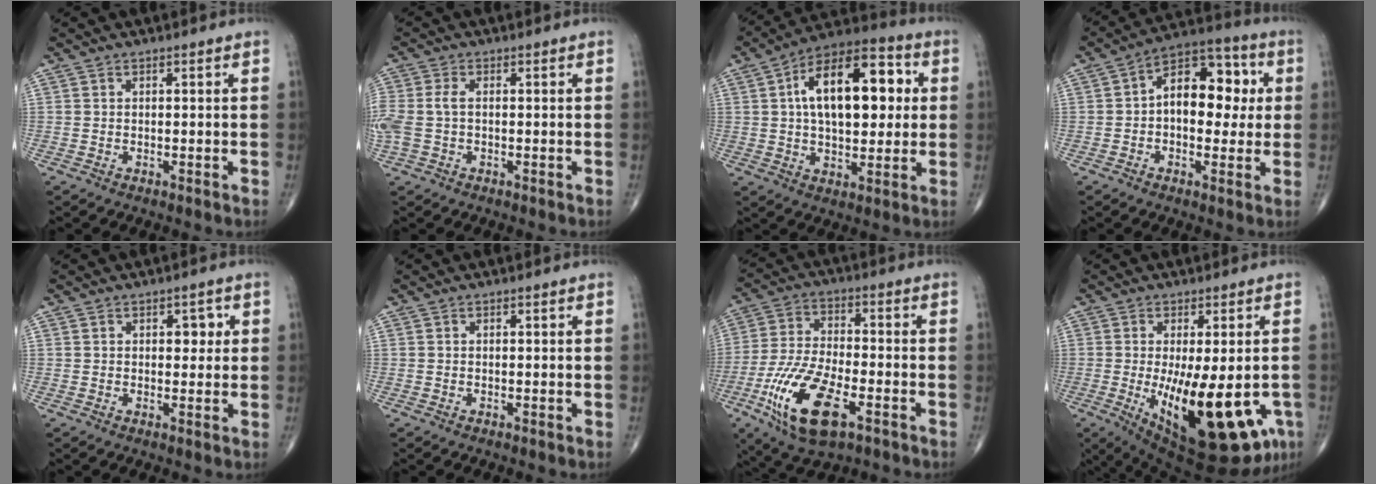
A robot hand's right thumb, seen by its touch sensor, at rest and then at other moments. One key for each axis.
{"total": 5.7, "fx": -0.3, "fy": 3.5, "fz": 4.5, "tx": -0.135, "ty": 0.012, "tz": -0.005}
{"total": 19.7, "fx": 3.6, "fy": 10.2, "fz": 16.4, "tx": -0.229, "ty": 0.022, "tz": 0.050}
{"total": 13.8, "fx": 1.2, "fy": 8.5, "fz": 10.8, "tx": -0.120, "ty": 0.030, "tz": 0.007}
{"total": 4.8, "fx": 1.1, "fy": 2.9, "fz": 3.6, "tx": -0.021, "ty": -0.001, "tz": 0.010}
{"total": 0.0}
{"total": 16.8, "fx": -7.2, "fy": 6.9, "fz": 13.5, "tx": -0.274, "ty": 0.011, "tz": -0.128}
{"total": 21.4, "fx": -5.8, "fy": 7.8, "fz": 19.1, "tx": -0.258, "ty": -0.035, "tz": -0.061}